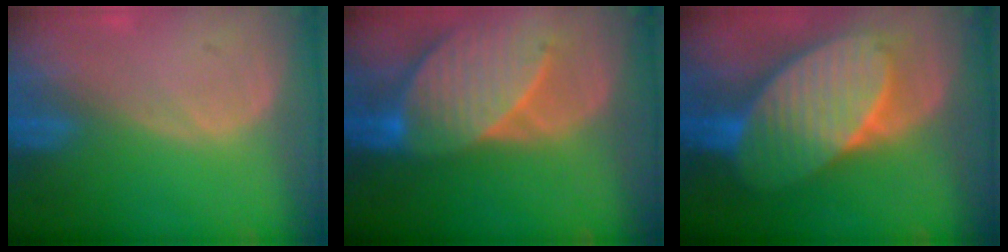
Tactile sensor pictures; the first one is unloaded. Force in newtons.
{"total": 9.5, "press": 8.8, "slide": 3.8}
{"total": 10.9, "press": 10.9, "slide": 0.7}